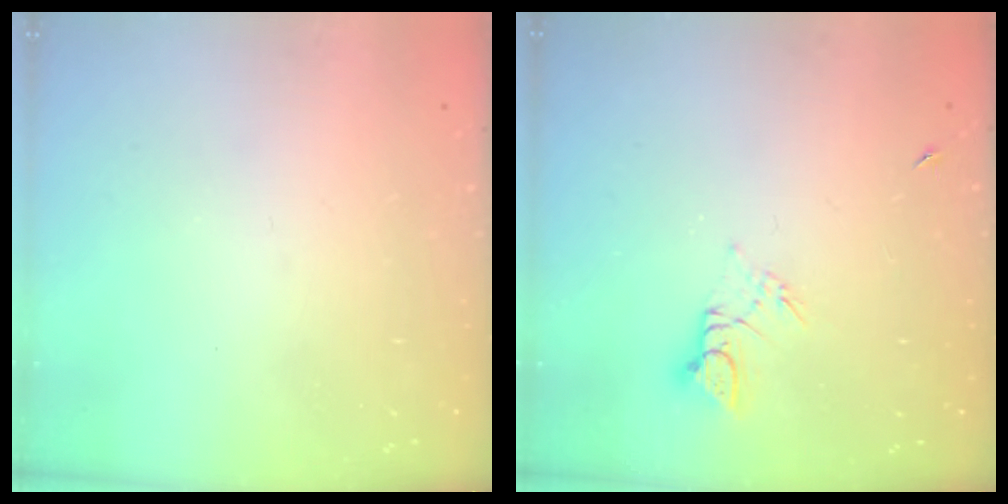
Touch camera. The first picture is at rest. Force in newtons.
{"total": 4.3, "press": 4.3, "slide": 0.5}